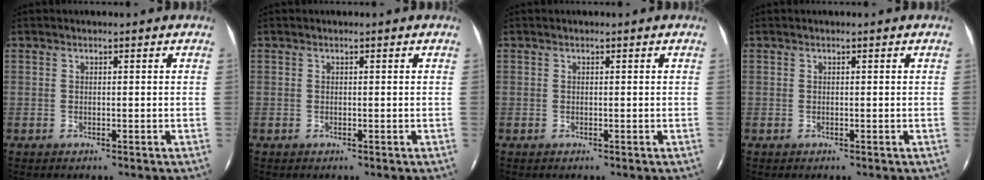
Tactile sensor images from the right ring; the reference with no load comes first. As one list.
[{"total": 0.0}, {"total": 0.0}, {"total": 0.0}]